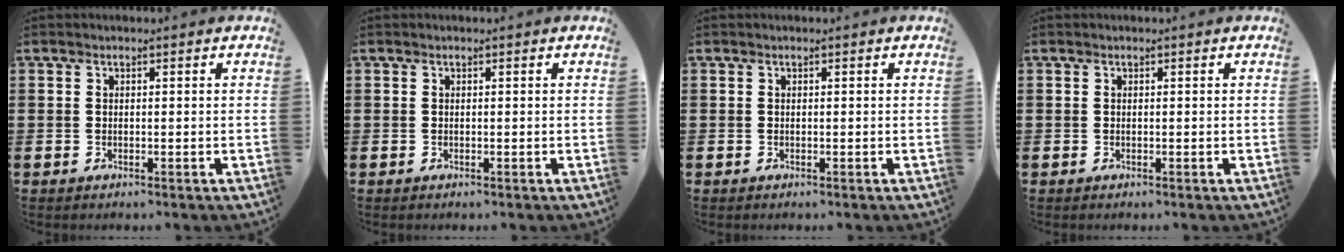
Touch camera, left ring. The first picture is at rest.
{"total": 0.0}
{"total": 0.0}
{"total": 0.0}